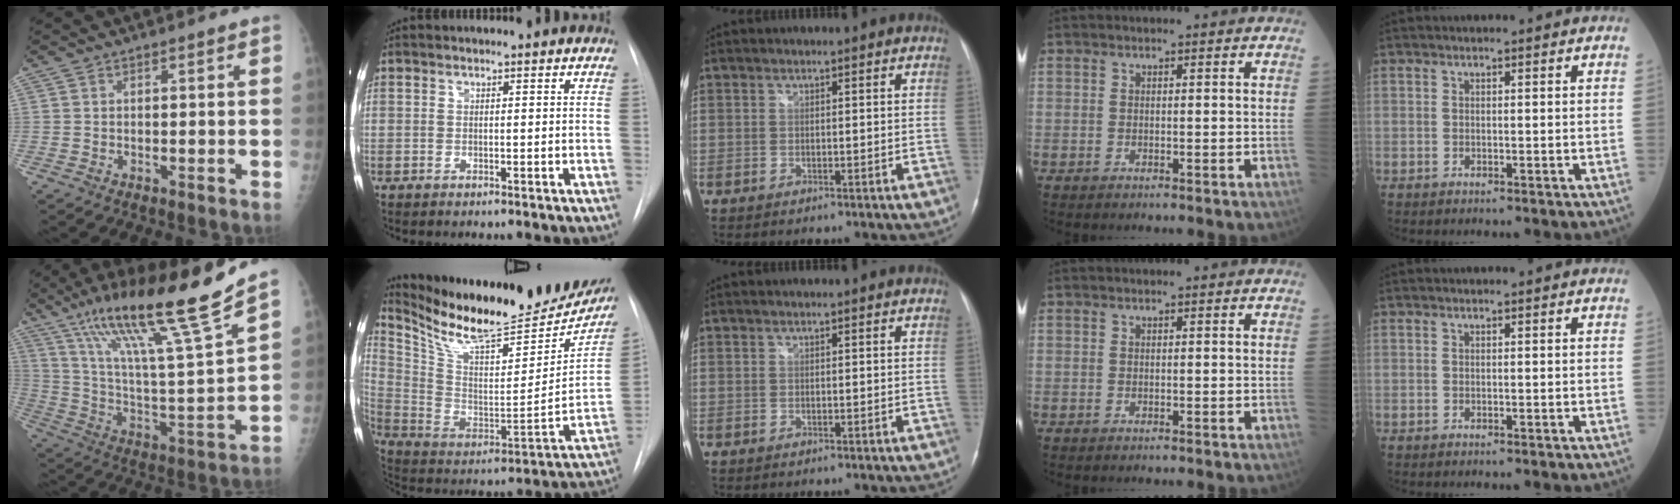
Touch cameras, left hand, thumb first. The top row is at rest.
{"thumb": {"total": 23.7, "force": [15.9, 1.4, 17.5], "torque": [-0.275, -0.059, 0.280]}, "index": {"total": 26.7, "force": [22.9, 6.5, 12.2], "torque": [-0.209, -0.058, 0.335]}}